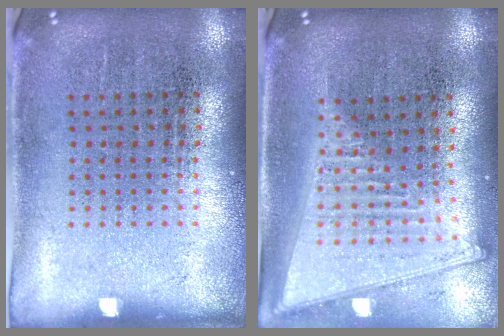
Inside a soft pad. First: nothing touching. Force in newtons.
{"total": 2.0, "press": 1.7, "slide": 1.0}